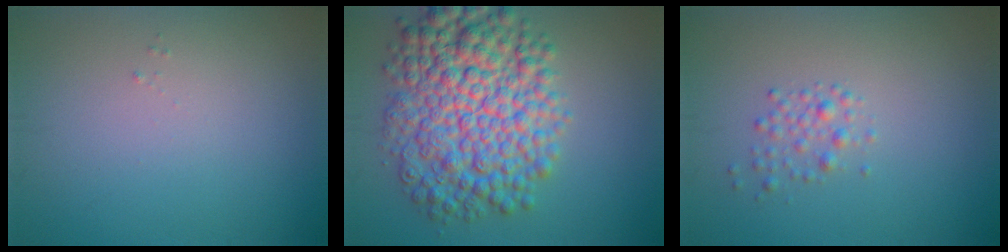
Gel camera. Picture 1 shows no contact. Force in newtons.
{"total": 10.5, "press": 10.5, "slide": 0.1}
{"total": 1.4, "press": 1.4, "slide": 0.0}